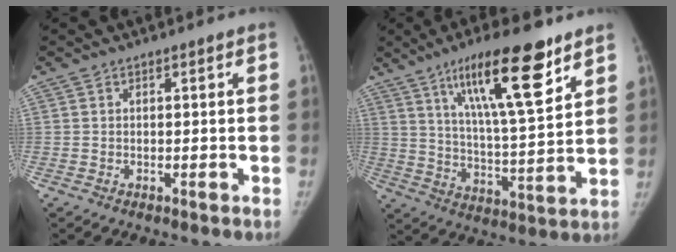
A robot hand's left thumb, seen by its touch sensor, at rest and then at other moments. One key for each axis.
{"total": 18.6, "fx": 10.8, "fy": 4.2, "fz": 14.5, "tx": -0.218, "ty": -0.050, "tz": 0.184}